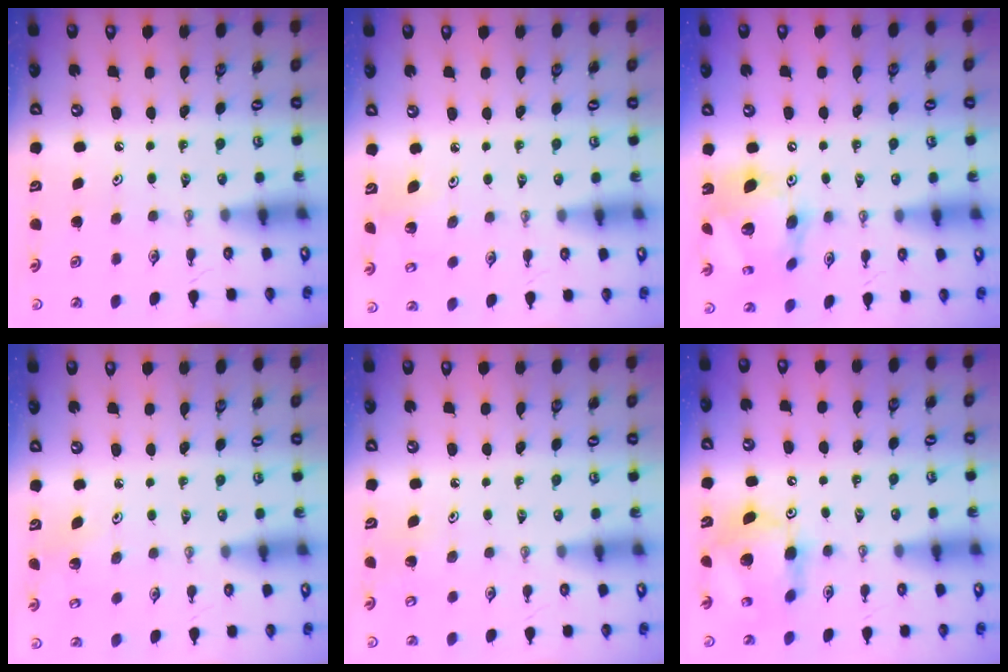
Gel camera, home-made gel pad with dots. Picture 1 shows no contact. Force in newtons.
{"total": 3.9, "press": 3.7, "slide": 1.3}
{"total": 17.4, "press": 17.3, "slide": 2.0}
{"total": 3.7, "press": 3.7, "slide": 0.3}
{"total": 7.0, "press": 6.9, "slide": 0.9}
{"total": 12.4, "press": 12.3, "slide": 1.2}